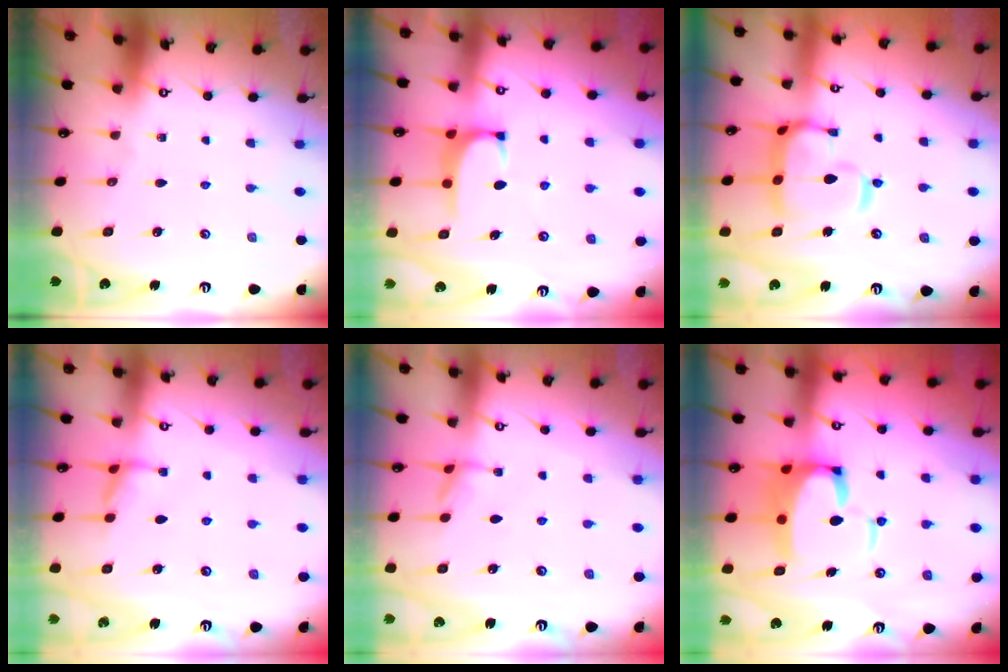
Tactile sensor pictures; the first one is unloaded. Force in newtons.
{"total": 0.6, "press": 0.4, "slide": 0.5}
{"total": 13.4, "press": 13.3, "slide": 1.4}
{"total": 1.8, "press": 1.7, "slide": 0.5}
{"total": 1.9, "press": 1.9, "slide": 0.5}
{"total": 9.8, "press": 9.7, "slide": 1.5}